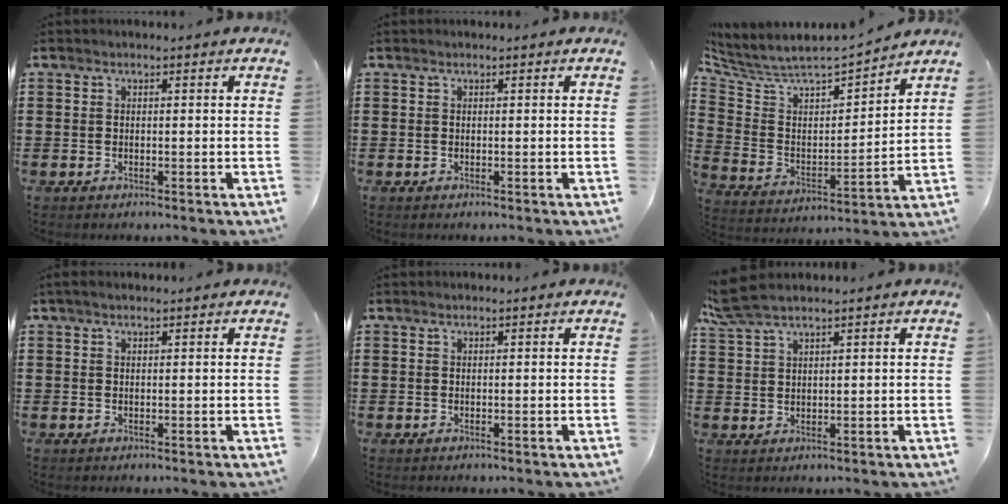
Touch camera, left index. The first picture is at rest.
{"total": 0.0}
{"total": 4.9, "force": [4.5, 1.4, 1.2], "torque": [-0.054, -0.043, 0.069]}
{"total": 1.0, "force": [0.6, 0.2, 0.7], "torque": [-0.014, 0.002, 0.012]}
{"total": 0.0}
{"total": 4.5, "force": [3.6, 0.8, 2.5], "torque": [-0.060, 0.000, 0.068]}